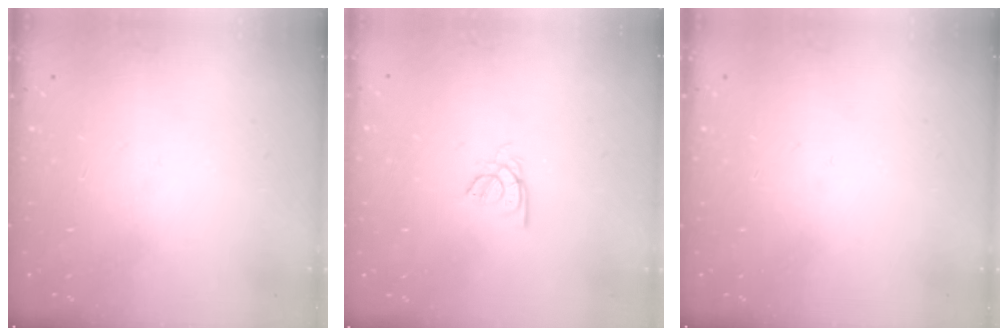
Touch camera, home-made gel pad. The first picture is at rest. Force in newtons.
{"total": 2.4, "press": 2.4, "slide": 0.4}
{"total": 0.0}